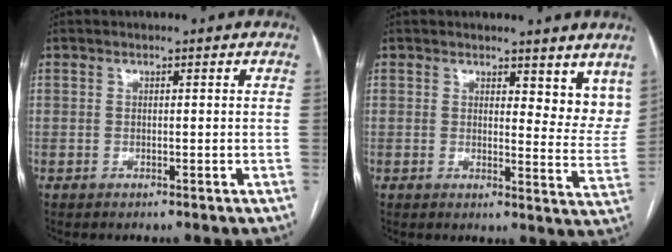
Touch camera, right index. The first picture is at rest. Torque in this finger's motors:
{"motor_torque": [-0.09, 0.12, -0.02, 0.00]}